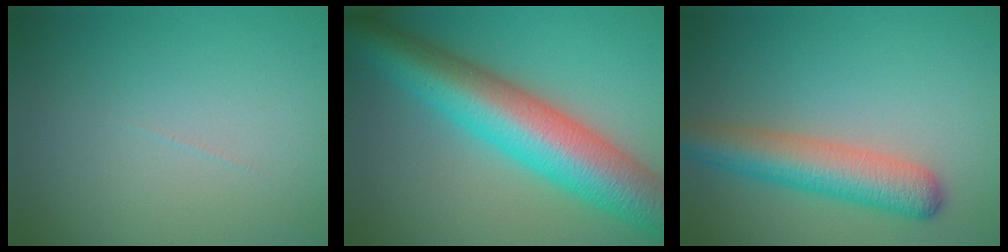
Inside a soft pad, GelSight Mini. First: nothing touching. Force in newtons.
{"total": 11.4, "press": 11.4, "slide": 0.4}
{"total": 5.2, "press": 5.2, "slide": 0.3}